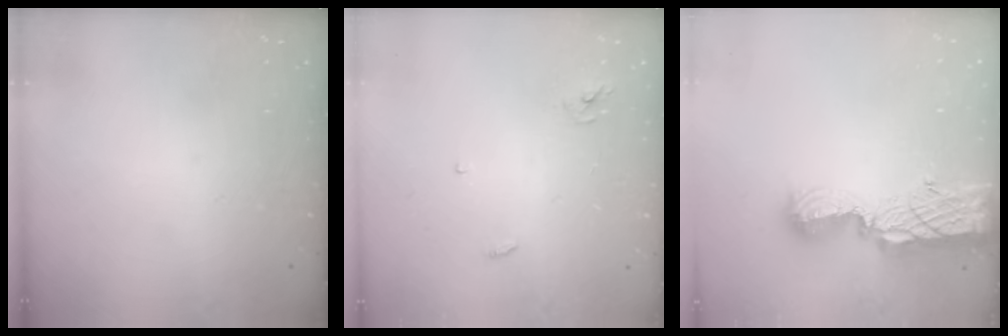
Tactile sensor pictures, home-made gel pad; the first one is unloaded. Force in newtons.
{"total": 3.0, "press": 3.0, "slide": 0.2}
{"total": 14.4, "press": 14.3, "slide": 1.7}